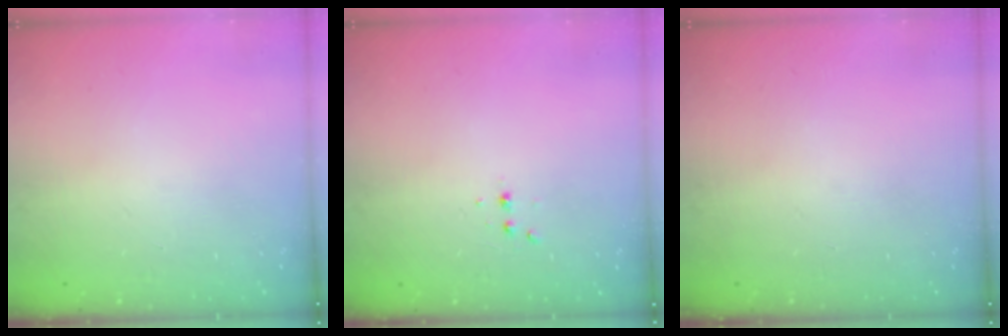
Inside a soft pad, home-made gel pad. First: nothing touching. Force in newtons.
{"total": 2.9, "press": 2.7, "slide": 1.0}
{"total": 0.0}